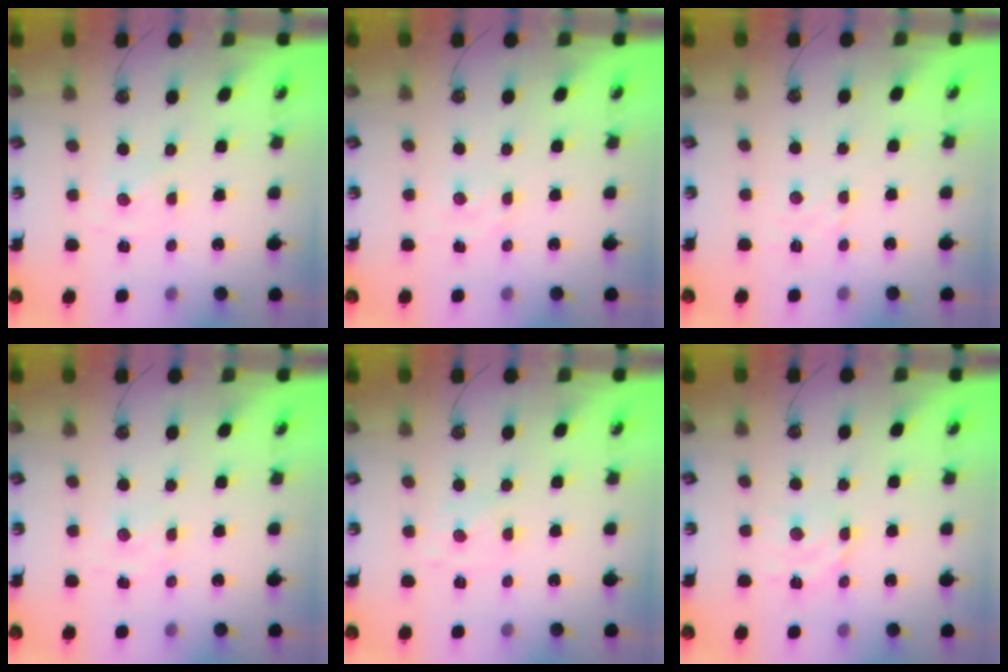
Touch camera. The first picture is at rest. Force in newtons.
{"total": 2.0, "press": 2.0, "slide": 0.4}
{"total": 2.4, "press": 2.4, "slide": 0.2}
{"total": 2.7, "press": 2.7, "slide": 0.4}
{"total": 2.0, "press": 2.0, "slide": 0.3}
{"total": 6.8, "press": 6.7, "slide": 1.2}